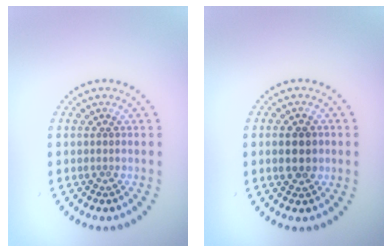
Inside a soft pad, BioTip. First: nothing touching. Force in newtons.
{"total": 3.3, "press": 3.3, "slide": 0.2}